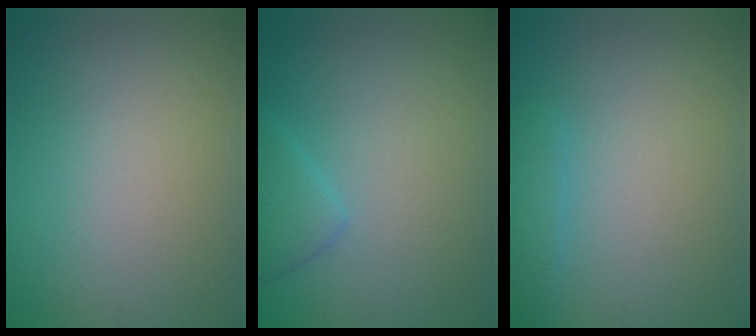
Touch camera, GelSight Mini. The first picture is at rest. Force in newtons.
{"total": 2.0, "press": 2.0, "slide": 0.1}
{"total": 1.4, "press": 1.4, "slide": 0.1}